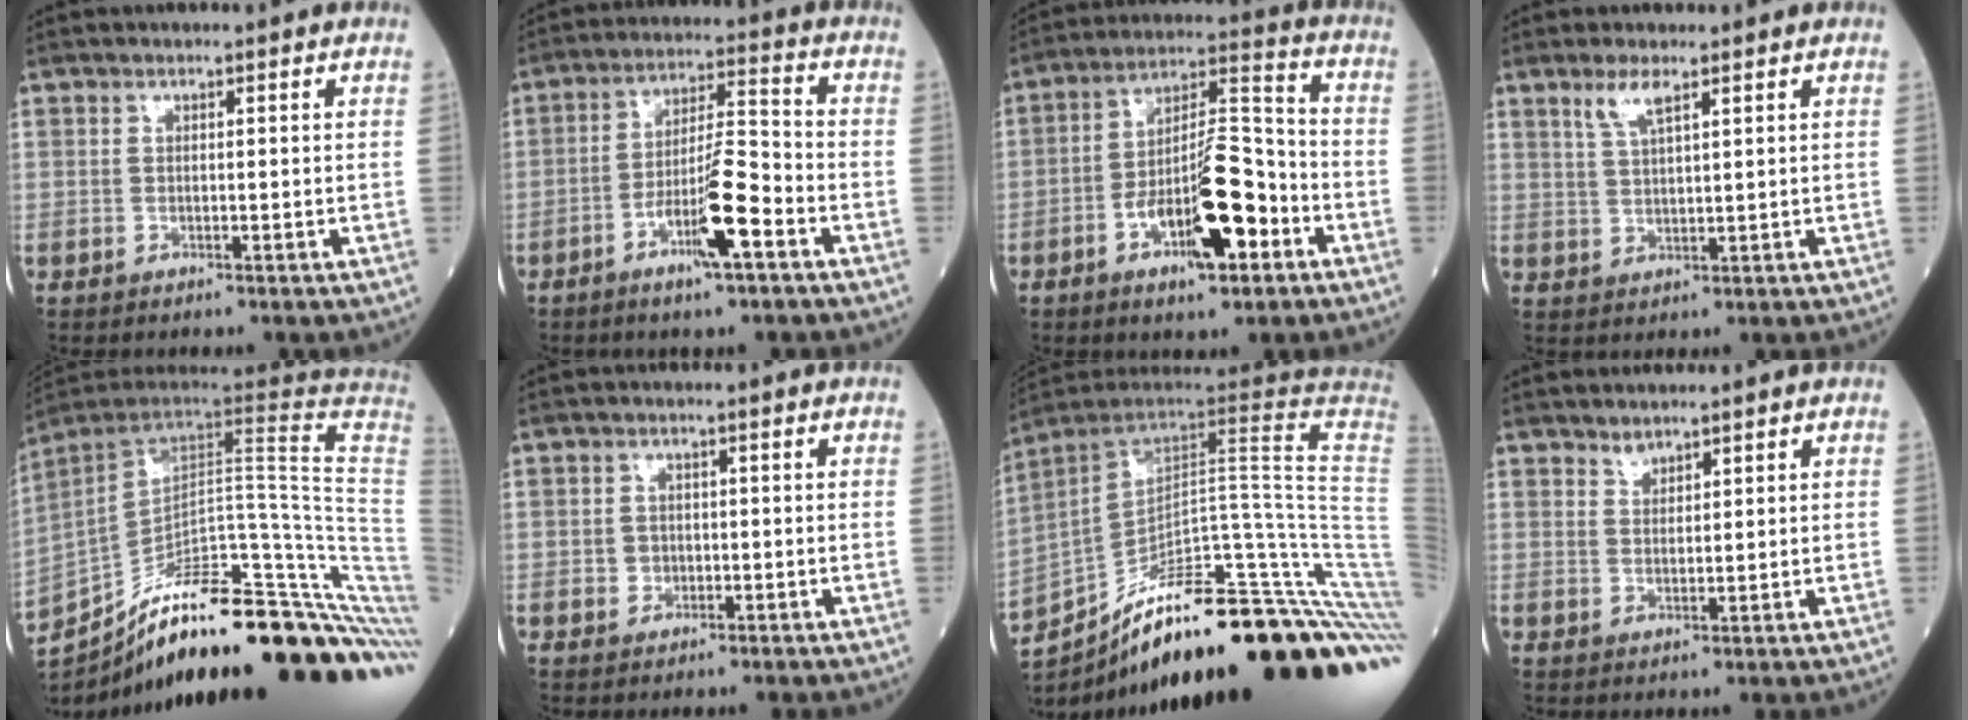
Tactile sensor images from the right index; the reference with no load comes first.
{"total": 9.6, "force": [-4.5, 0.9, 8.5], "torque": [-0.155, 0.003, -0.075]}
{"total": 13.6, "force": [-5.3, 3.6, 12.0], "torque": [-0.212, 0.013, -0.083]}
{"total": 3.5, "force": [2.4, 0.5, 2.5], "torque": [-0.059, 0.003, 0.054]}
{"total": 34.8, "force": [-24.0, 4.5, 24.8], "torque": [-0.269, -0.012, -0.334]}
{"total": 1.8, "force": [-0.5, 1.6, 0.6], "torque": [-0.011, 0.005, -0.005]}
{"total": 33.4, "force": [-21.5, 2.0, 25.5], "torque": [-0.223, 0.013, -0.302]}
{"total": 1.5, "force": [1.5, 0.4, 0.2], "torque": [-0.006, -0.005, 0.027]}